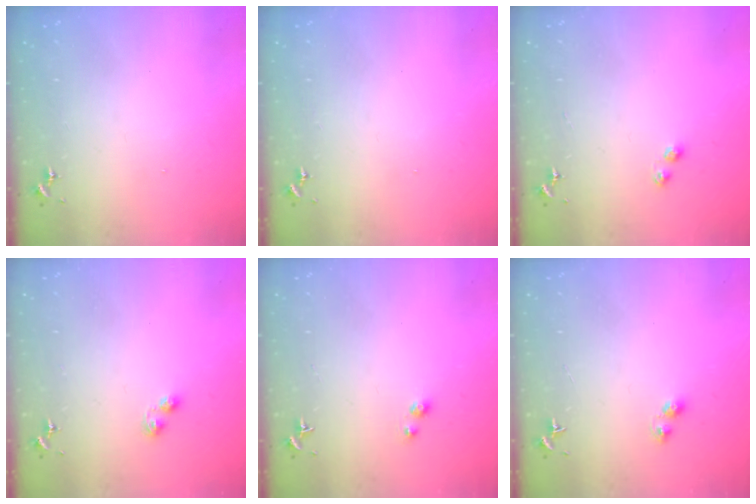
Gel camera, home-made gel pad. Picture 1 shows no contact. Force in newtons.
{"total": 0.0}
{"total": 3.6, "press": 3.6, "slide": 0.4}
{"total": 3.3, "press": 3.3, "slide": 0.4}
{"total": 3.0, "press": 3.0, "slide": 0.1}
{"total": 3.4, "press": 3.3, "slide": 0.5}